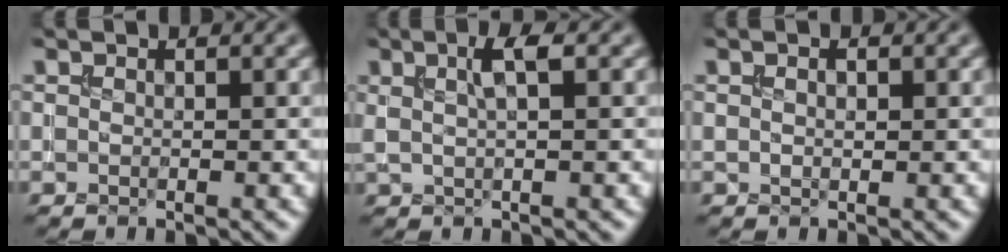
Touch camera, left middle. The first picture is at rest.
{"total": 2.7, "force": [1.0, 0.6, 2.4], "torque": [-0.045, 0.006, 0.017]}
{"total": 0.9, "force": [0.4, 0.4, 0.7], "torque": [-0.012, 0.001, 0.007]}